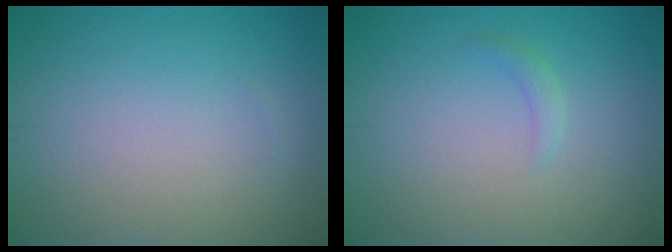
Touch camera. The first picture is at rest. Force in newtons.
{"total": 0.9, "press": 0.9, "slide": 0.1}